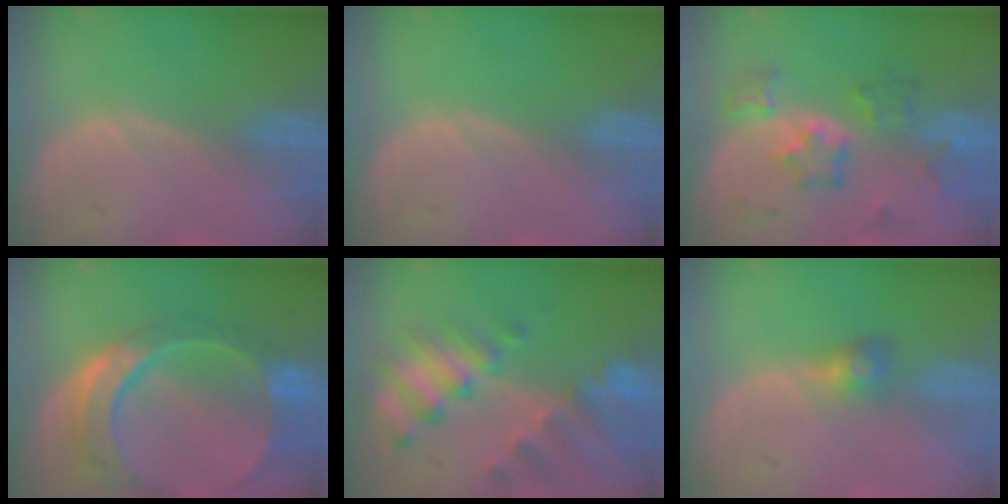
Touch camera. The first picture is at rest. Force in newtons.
{"total": 0.0}
{"total": 6.8, "press": 6.6, "slide": 1.5}
{"total": 11.0, "press": 9.4, "slide": 5.8}
{"total": 9.2, "press": 8.4, "slide": 3.9}
{"total": 2.8, "press": 2.6, "slide": 0.9}